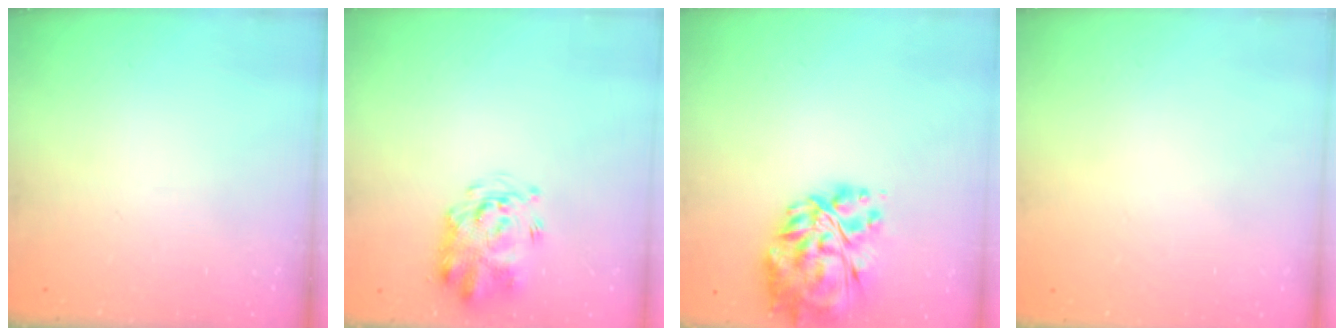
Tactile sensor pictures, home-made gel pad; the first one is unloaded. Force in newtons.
{"total": 3.7, "press": 3.6, "slide": 0.6}
{"total": 19.3, "press": 18.2, "slide": 6.4}
{"total": 1.8, "press": 1.8, "slide": 0.2}